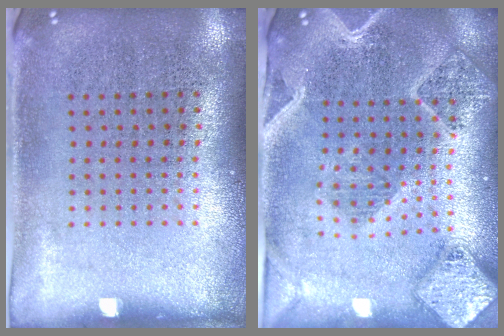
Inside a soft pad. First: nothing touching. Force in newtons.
{"total": 2.8, "press": 2.4, "slide": 1.3}